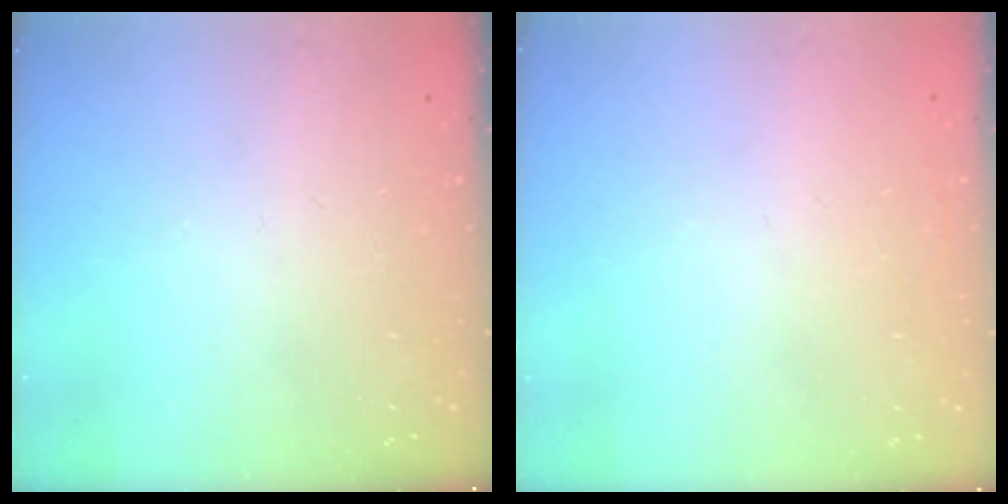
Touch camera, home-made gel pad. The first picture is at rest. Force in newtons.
{"total": 1.8, "press": 1.7, "slide": 0.4}